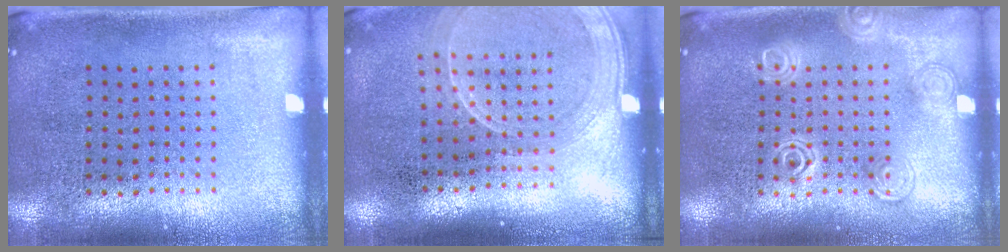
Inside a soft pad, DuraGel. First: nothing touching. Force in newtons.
{"total": 1.7, "press": 1.5, "slide": 0.8}
{"total": 2.1, "press": 2.0, "slide": 0.3}